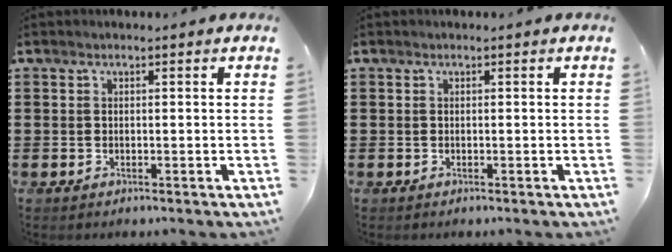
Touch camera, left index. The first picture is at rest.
{"total": 0.0}